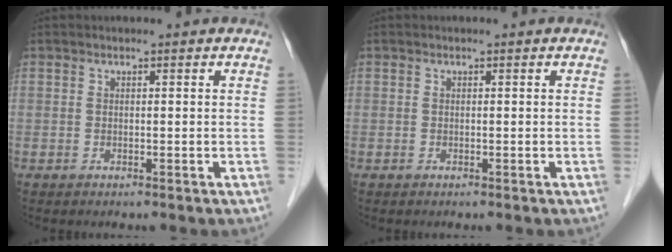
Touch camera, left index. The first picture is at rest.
{"total": 0.0}